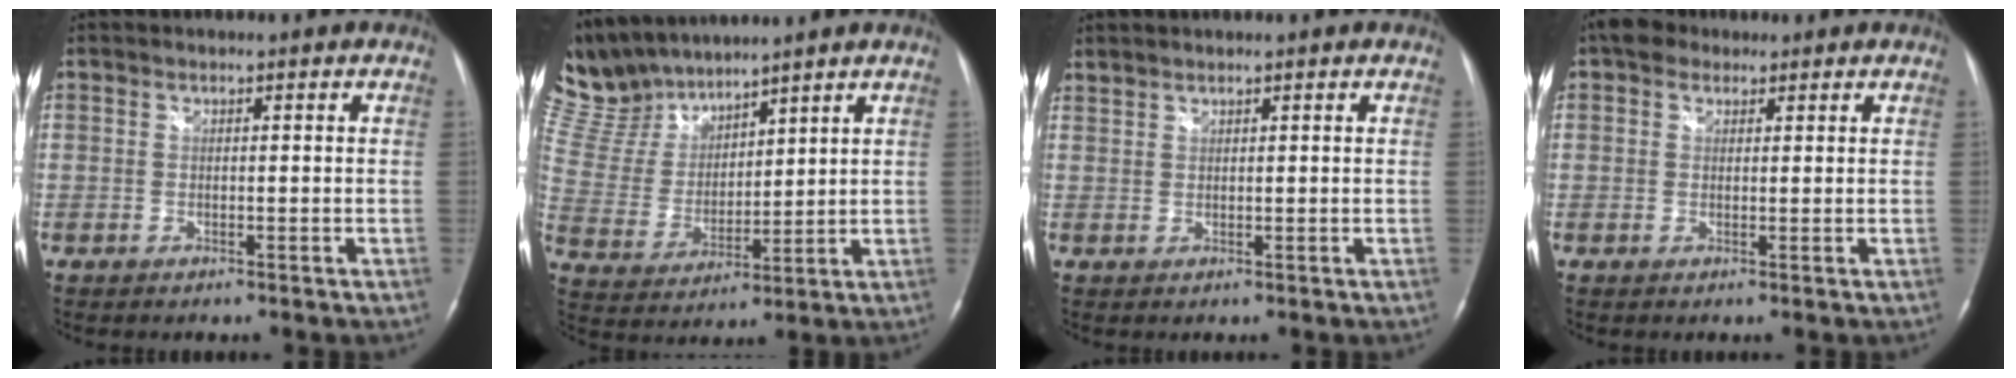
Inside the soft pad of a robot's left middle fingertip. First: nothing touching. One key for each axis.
{"total": 12.3, "fx": 11.6, "fy": 2.8, "fz": 2.8, "tx": -0.079, "ty": 0.014, "tz": 0.248}
{"total": 1.3, "fx": 1.3, "fy": 0.0, "fz": 0.1, "tx": -0.011, "ty": 0.011, "tz": 0.032}
{"total": 3.3, "fx": 2.0, "fy": 2.3, "fz": 1.2, "tx": -0.023, "ty": 0.022, "tz": 0.033}